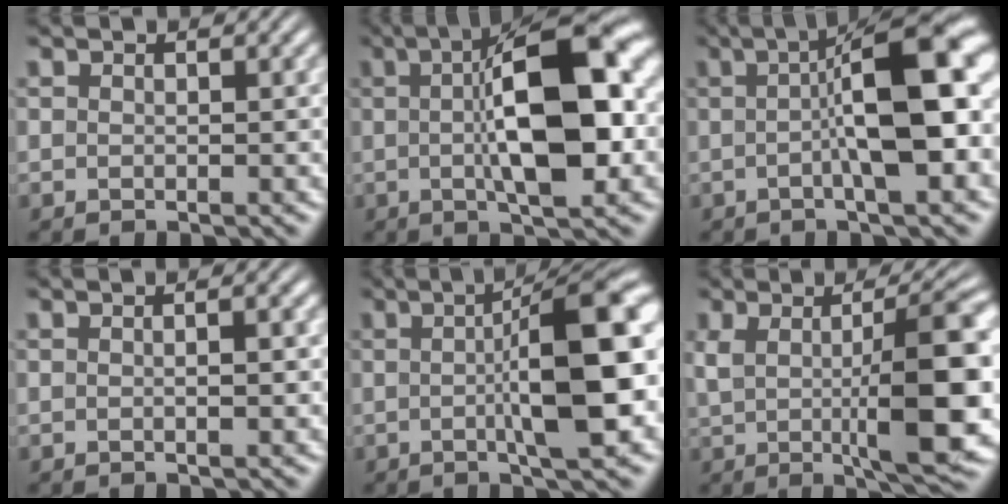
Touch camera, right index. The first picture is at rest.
{"total": 12.5, "force": [1.4, 3.9, 11.8], "torque": [-0.171, 0.008, 0.019]}
{"total": 10.1, "force": [1.1, 2.5, 9.7], "torque": [-0.133, 0.013, 0.010]}
{"total": 1.0, "force": [-0.1, 0.0, 1.0], "torque": [-0.009, 0.007, -0.006]}
{"total": 9.8, "force": [0.2, 2.1, 9.6], "torque": [-0.123, 0.009, -0.003]}
{"total": 10.1, "force": [0.2, 2.9, 9.6], "torque": [-0.139, 0.004, 0.007]}